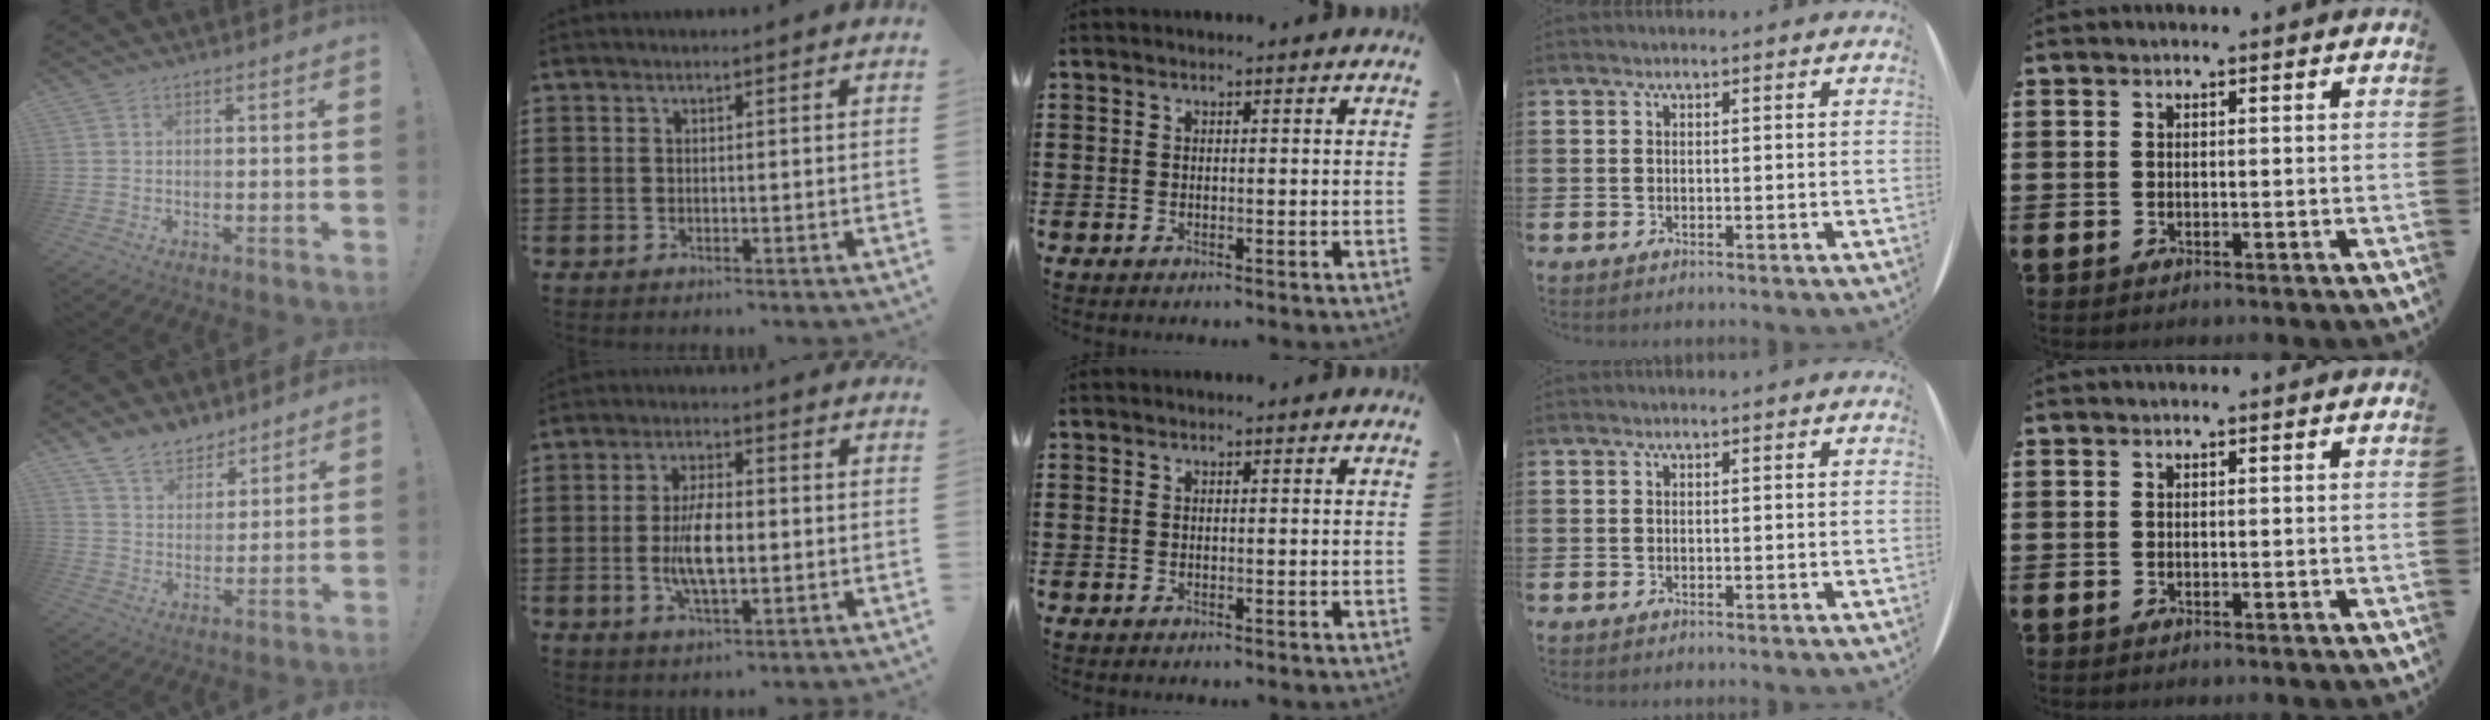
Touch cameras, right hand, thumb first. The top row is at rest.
{"thumb": {"total": 10.4, "force": [8.3, 5.6, 2.8], "torque": [-0.054, -0.059, 0.163]}, "index": {"total": 7.7, "force": [-0.8, 3.0, 7.0], "torque": [-0.151, -0.005, -0.020]}}